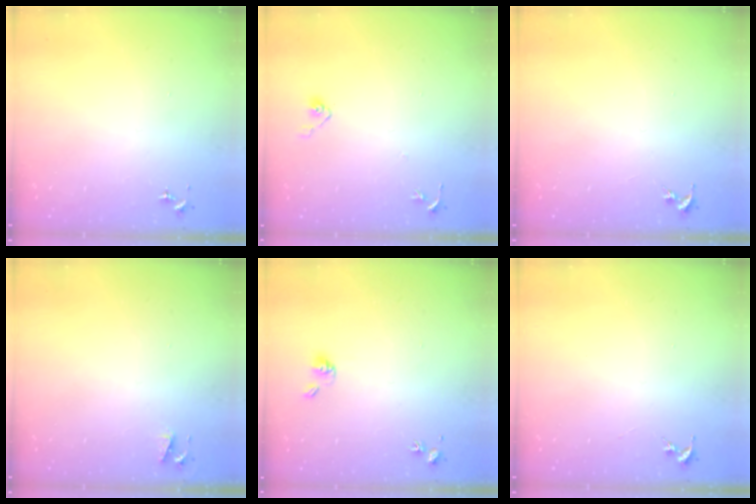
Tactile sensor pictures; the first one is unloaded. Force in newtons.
{"total": 4.5, "press": 4.4, "slide": 0.8}
{"total": 0.0}
{"total": 4.1, "press": 4.0, "slide": 0.7}
{"total": 5.8, "press": 5.3, "slide": 2.3}
{"total": 0.0}